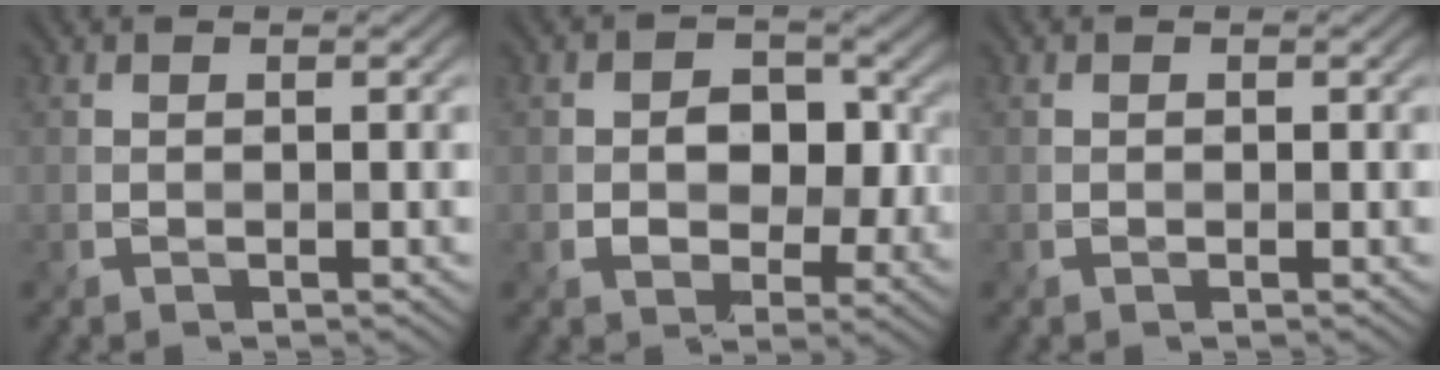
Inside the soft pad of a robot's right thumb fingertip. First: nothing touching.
{"total": 6.8, "force": [0.5, 5.4, 4.1], "torque": [-0.064, -0.010, 0.002]}
{"total": 0.0}